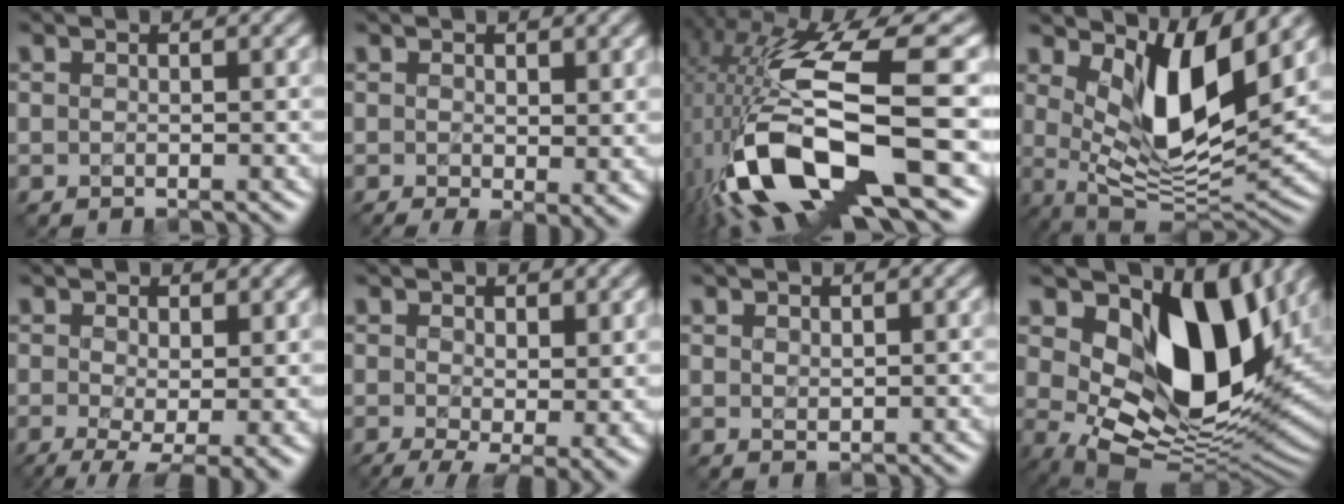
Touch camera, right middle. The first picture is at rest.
{"total": 3.4, "force": [-0.4, 1.4, 3.0], "torque": [-0.045, -0.009, -0.007]}
{"total": 14.3, "force": [-3.5, 5.3, 12.8], "torque": [-0.249, -0.009, -0.054]}
{"total": 8.0, "force": [3.2, 2.8, 6.8], "torque": [-0.120, -0.023, 0.058]}
{"total": 5.8, "force": [-1.6, 2.2, 5.1], "torque": [-0.094, -0.012, -0.017]}
{"total": 6.0, "force": [-1.3, 2.6, 5.3], "torque": [-0.092, -0.015, -0.012]}
{"total": 0.7, "force": [0.6, 0.2, -0.2], "torque": [0.001, 0.000, 0.013]}
{"total": 13.0, "force": [4.0, 7.7, 9.6], "torque": [-0.163, -0.017, 0.078]}